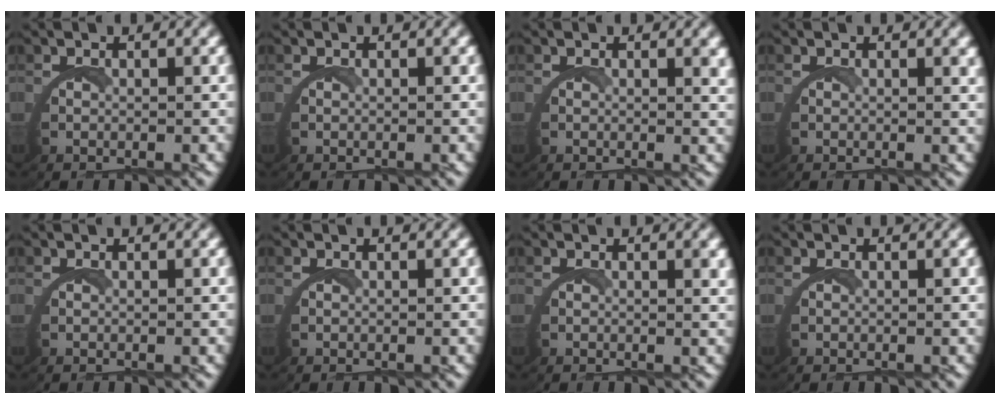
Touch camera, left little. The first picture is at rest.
{"total": 0.0}
{"total": 0.9, "force": [0.7, -0.1, 0.6], "torque": [-0.013, -0.004, 0.009]}
{"total": 0.7, "force": [0.5, -0.2, 0.4], "torque": [-0.008, -0.002, 0.007]}
{"total": 0.0}
{"total": 0.0}
{"total": 0.7, "force": [0.4, -0.1, 0.6], "torque": [-0.011, -0.002, 0.005]}
{"total": 0.0}